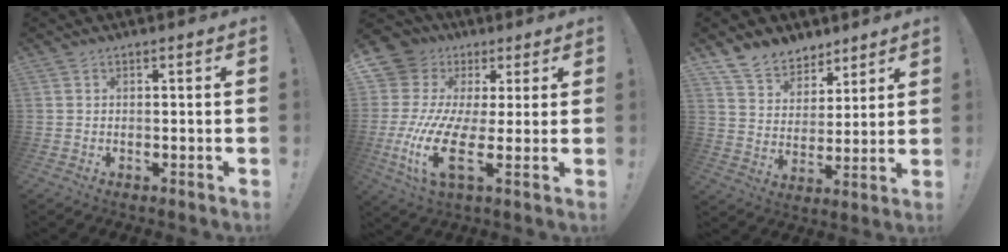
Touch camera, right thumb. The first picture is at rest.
{"total": 14.2, "force": [-1.4, 8.4, 11.4], "torque": [-0.254, -0.018, -0.028]}
{"total": 10.6, "force": [8.3, 6.2, 1.7], "torque": [-0.043, -0.061, 0.166]}